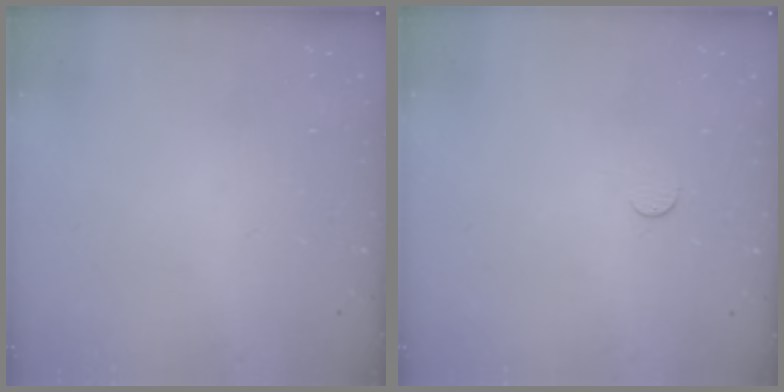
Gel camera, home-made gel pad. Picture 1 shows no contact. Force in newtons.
{"total": 3.3, "press": 3.2, "slide": 0.3}